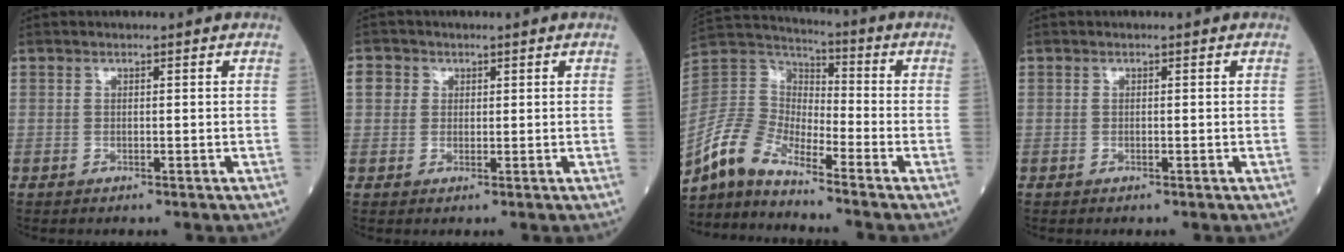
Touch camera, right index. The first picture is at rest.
{"total": 2.5, "force": [0.7, 2.3, 0.6], "torque": [-0.007, 0.010, 0.009]}
{"total": 9.5, "force": [-8.0, 2.4, 4.5], "torque": [-0.115, 0.022, -0.165]}
{"total": 0.0}